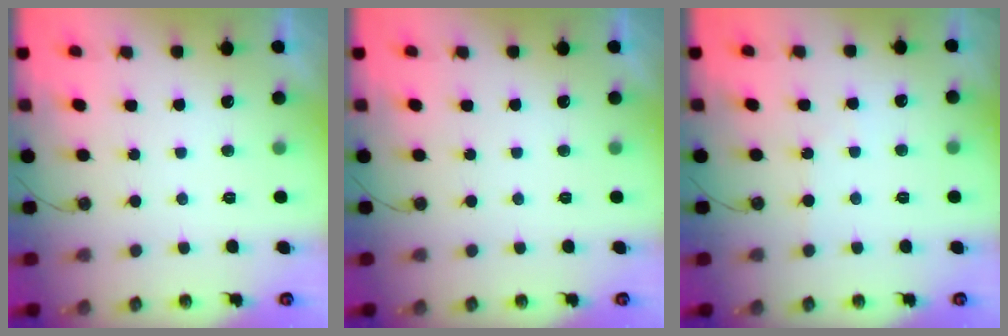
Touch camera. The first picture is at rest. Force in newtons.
{"total": 0.0}
{"total": 2.7, "press": 2.7, "slide": 0.4}